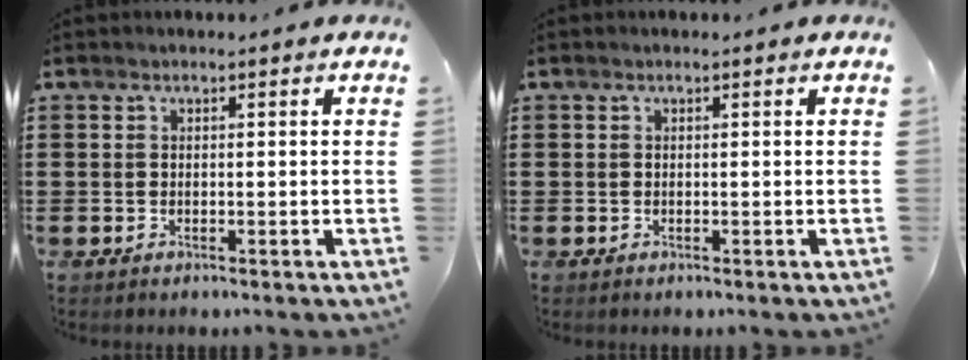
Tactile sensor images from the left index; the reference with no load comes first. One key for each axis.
{"total": 0.0}